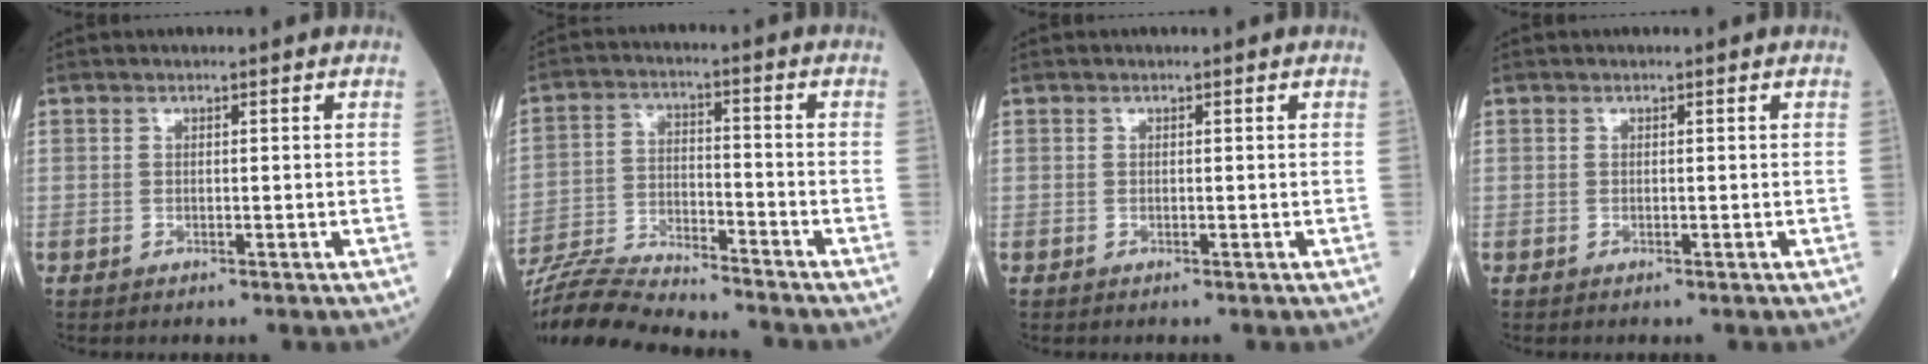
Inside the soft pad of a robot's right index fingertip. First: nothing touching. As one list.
[{"total": 13.5, "force": [-12.8, 0.3, 4.2], "torque": [-0.074, -0.008, -0.226]}, {"total": 0.0}, {"total": 0.0}]